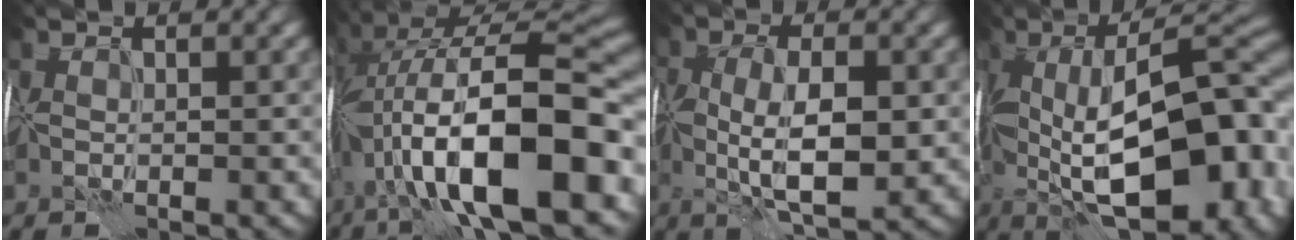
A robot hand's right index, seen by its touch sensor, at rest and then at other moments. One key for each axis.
{"total": 16.4, "fx": -5.6, "fy": 5.1, "fz": 14.6, "tx": -0.244, "ty": 0.026, "tz": -0.096}
{"total": 6.8, "fx": -1.7, "fy": 3.1, "fz": 5.8, "tx": -0.112, "ty": -0.010, "tz": -0.027}
{"total": 17.0, "fx": -4.3, "fy": 6.4, "fz": 15.1, "tx": -0.207, "ty": 0.008, "tz": -0.074}